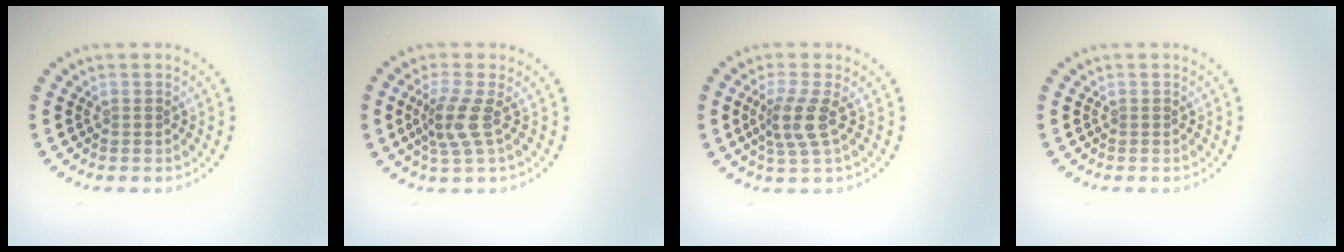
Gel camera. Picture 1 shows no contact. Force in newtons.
{"total": 2.9, "press": 2.2, "slide": 1.8}
{"total": 2.8, "press": 2.2, "slide": 1.8}
{"total": 0.0}